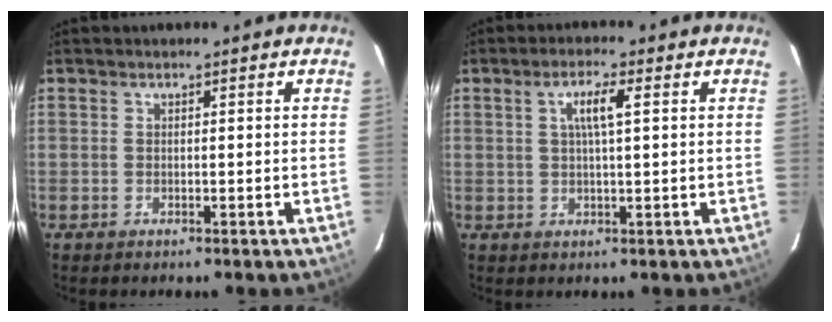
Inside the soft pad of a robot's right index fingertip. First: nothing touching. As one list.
[{"total": 4.2, "force": [1.2, 0.5, 4.0], "torque": [-0.076, 0.005, 0.022]}]